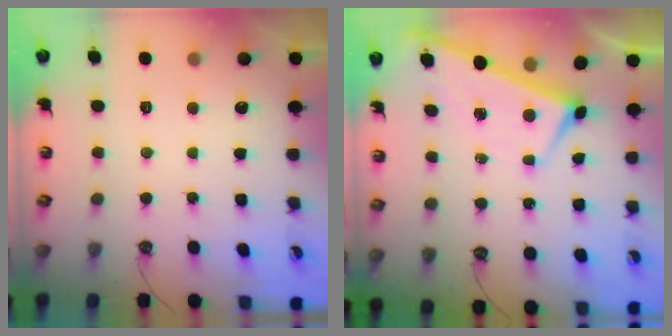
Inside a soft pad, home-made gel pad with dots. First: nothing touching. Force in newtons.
{"total": 1.7, "press": 1.7, "slide": 0.1}